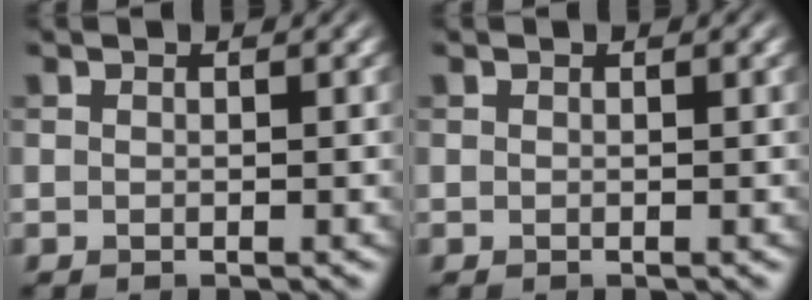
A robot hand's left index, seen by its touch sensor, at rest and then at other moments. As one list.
[{"total": 0.0}]